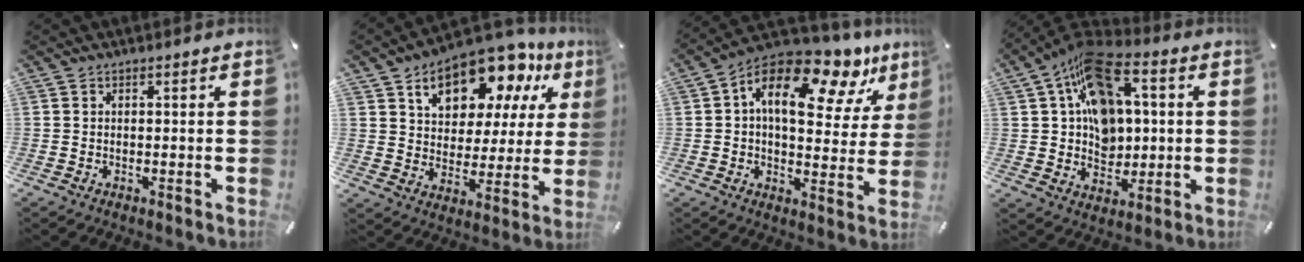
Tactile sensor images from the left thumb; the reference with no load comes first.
{"total": 16.1, "force": [10.5, 9.2, 8.1], "torque": [-0.135, -0.063, 0.182]}
{"total": 17.3, "force": [8.8, 8.8, 12.0], "torque": [-0.193, -0.051, 0.148]}
{"total": 15.7, "force": [5.6, 11.2, 9.4], "torque": [-0.173, -0.024, 0.105]}